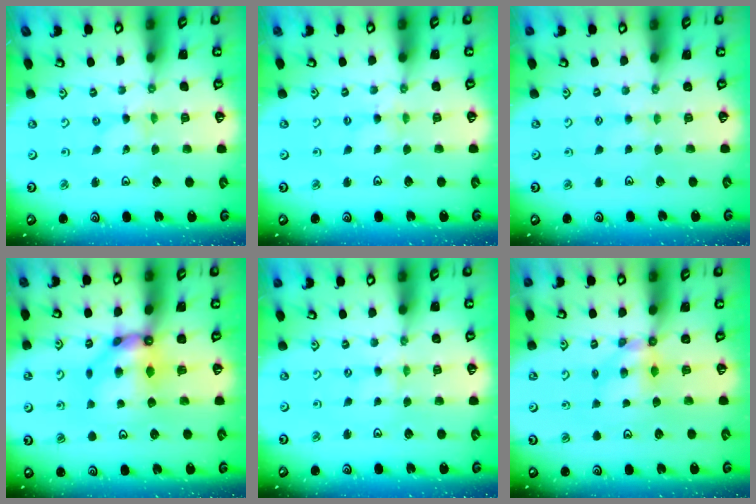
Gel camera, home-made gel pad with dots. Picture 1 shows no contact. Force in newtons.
{"total": 2.1, "press": 2.1, "slide": 0.4}
{"total": 1.8, "press": 1.7, "slide": 0.3}
{"total": 8.8, "press": 8.7, "slide": 0.9}
{"total": 0.5, "press": 0.5, "slide": 0.2}
{"total": 5.1, "press": 5.1, "slide": 0.4}